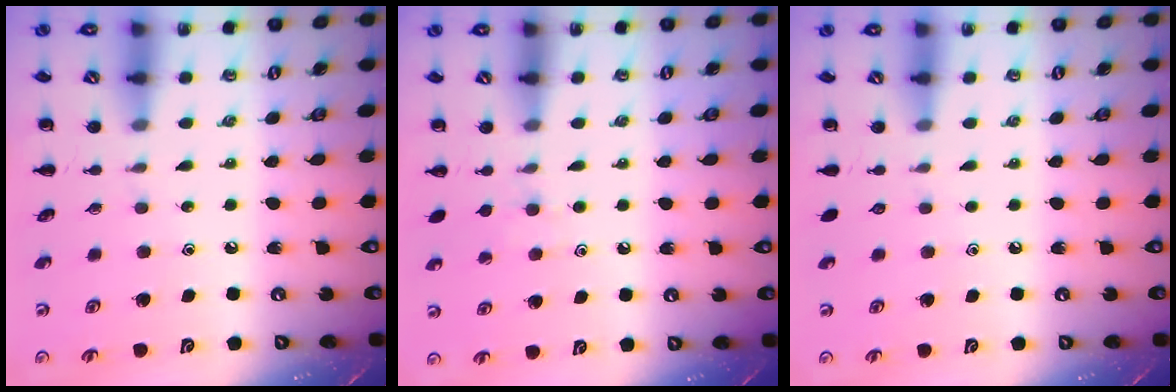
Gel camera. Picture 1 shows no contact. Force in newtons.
{"total": 5.6, "press": 5.2, "slide": 1.9}
{"total": 0.0}